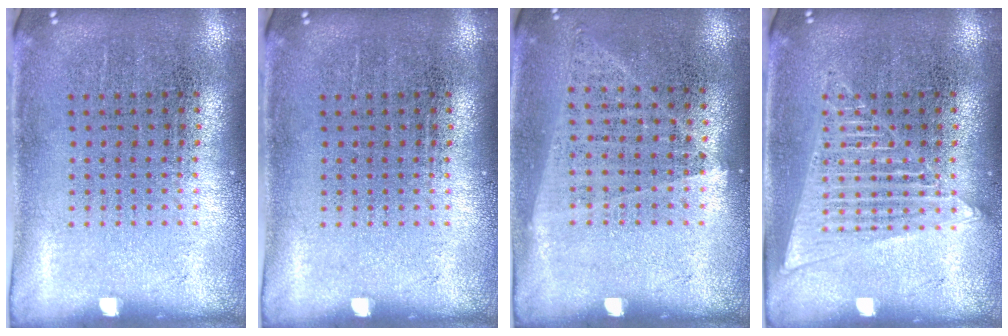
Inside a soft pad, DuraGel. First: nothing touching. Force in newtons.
{"total": 0.0}
{"total": 1.0, "press": 0.9, "slide": 0.4}
{"total": 2.4, "press": 2.4, "slide": 0.3}